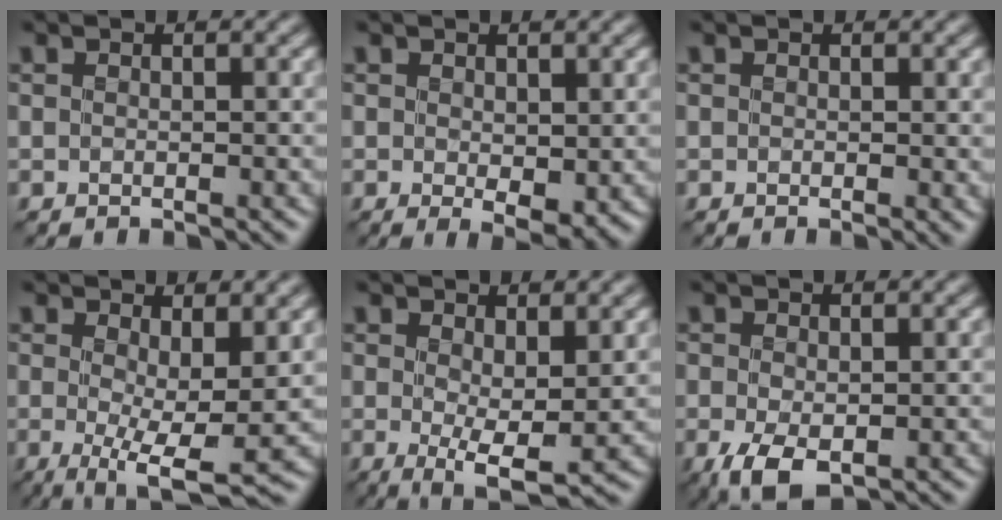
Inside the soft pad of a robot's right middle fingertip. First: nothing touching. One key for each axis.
{"total": 2.5, "fx": 0.4, "fy": 1.0, "fz": 2.2, "tx": -0.038, "ty": -0.009, "tz": 0.013}
{"total": 0.7, "fx": 0.3, "fy": 0.1, "fz": 0.7, "tx": -0.008, "ty": -0.002, "tz": 0.003}
{"total": 6.5, "fx": -0.1, "fy": 1.7, "fz": 6.2, "tx": -0.101, "ty": -0.016, "tz": 0.000}
{"total": 4.5, "fx": 0.4, "fy": 1.3, "fz": 4.3, "tx": -0.074, "ty": -0.013, "tz": 0.009}
{"total": 3.6, "fx": -1.2, "fy": 1.9, "fz": 2.8, "tx": -0.067, "ty": -0.013, "tz": -0.020}